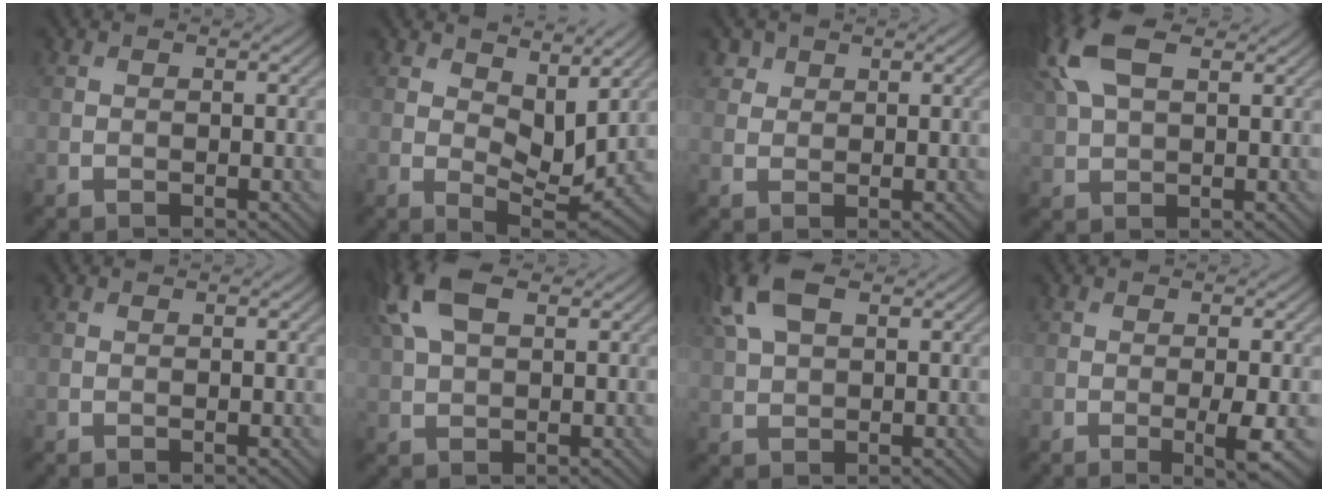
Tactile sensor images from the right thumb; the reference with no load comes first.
{"total": 7.3, "force": [3.9, 3.5, 5.1], "torque": [-0.091, -0.011, 0.064]}
{"total": 2.2, "force": [1.4, 1.6, 0.5], "torque": [-0.012, -0.008, 0.036]}
{"total": 11.0, "force": [4.9, 5.2, 8.4], "torque": [-0.224, 0.033, 0.088]}
{"total": 0.0}
{"total": 9.0, "force": [3.9, 4.4, 6.8], "torque": [-0.184, 0.029, 0.073]}
{"total": 8.0, "force": [3.7, 3.9, 6.0], "torque": [-0.161, 0.026, 0.071]}
{"total": 3.0, "force": [-0.7, 0.3, 2.9], "torque": [-0.056, -0.003, -0.011]}